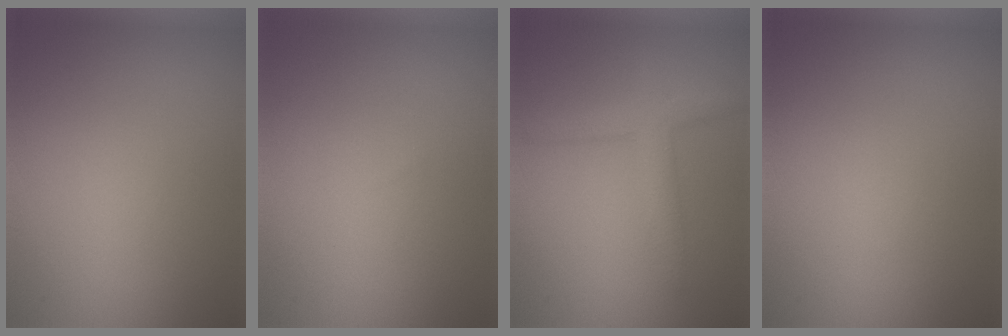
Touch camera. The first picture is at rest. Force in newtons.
{"total": 0.0}
{"total": 3.0, "press": 3.0, "slide": 0.1}
{"total": 0.0}